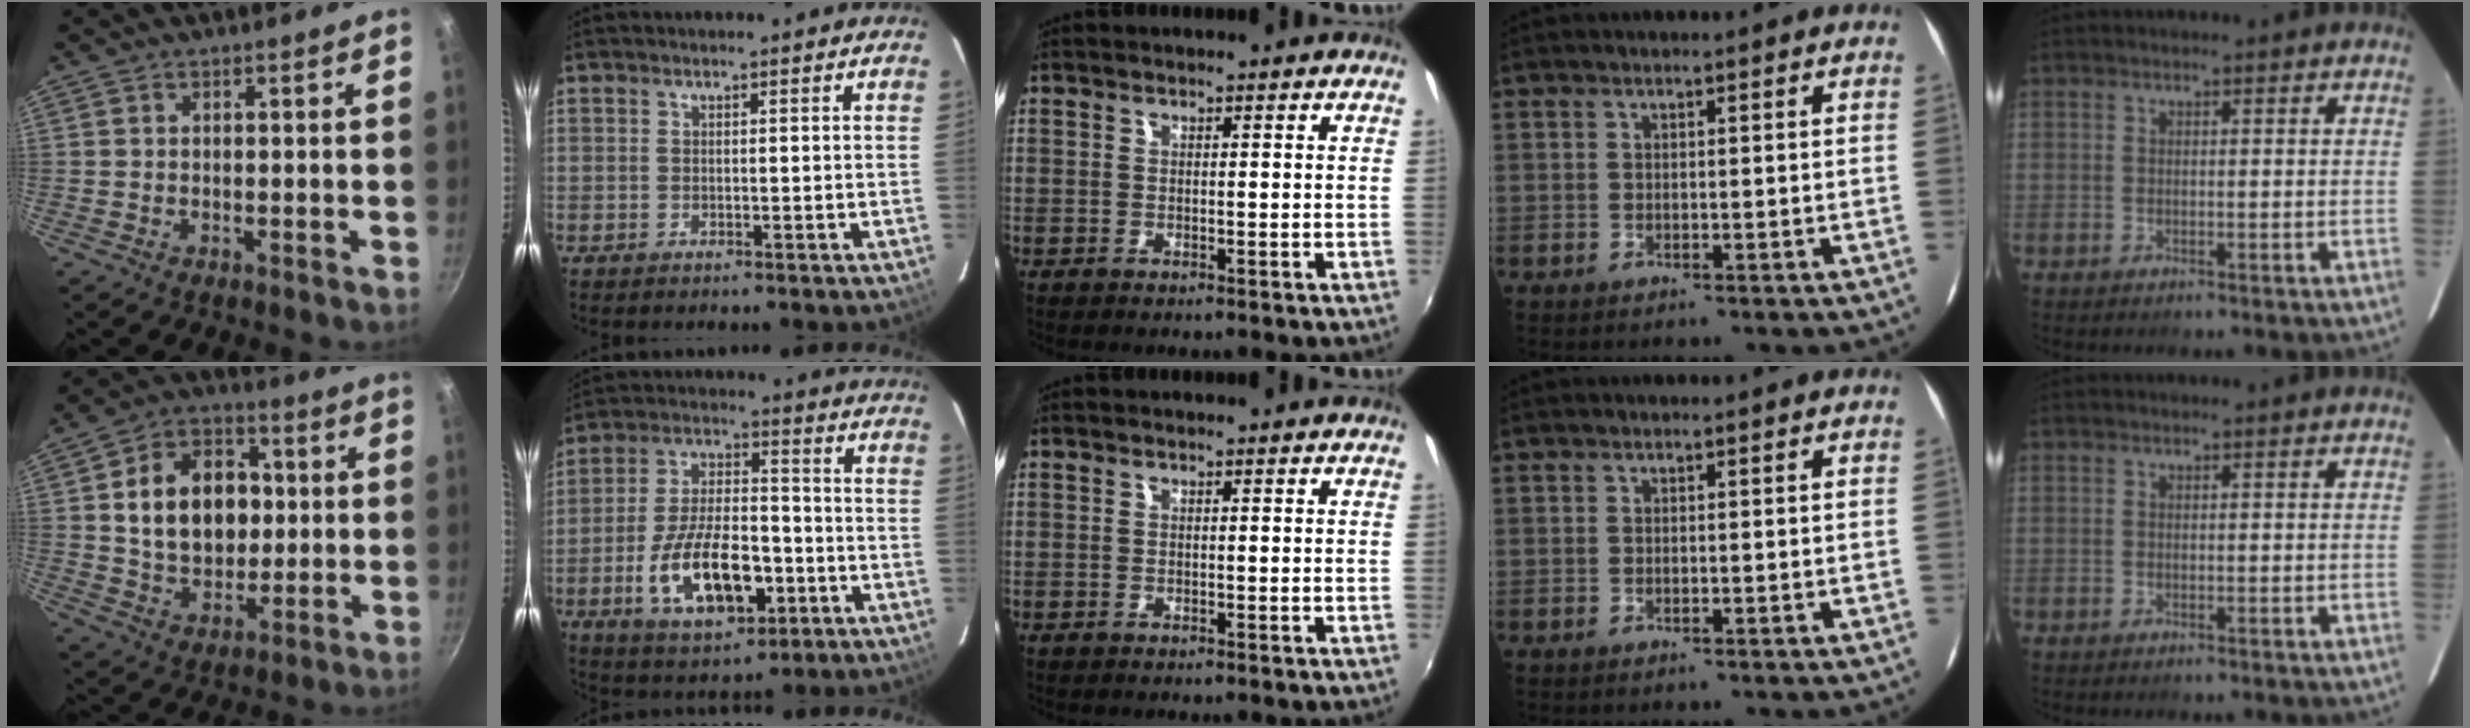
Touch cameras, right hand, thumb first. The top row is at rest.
{"thumb": {"total": 16.6, "force": [1.7, 12.2, 11.0], "torque": [-0.139, 0.016, 0.028]}, "index": {"total": 16.1, "force": [-5.7, 7.6, 13.0], "torque": [-0.257, 0.004, -0.086]}}